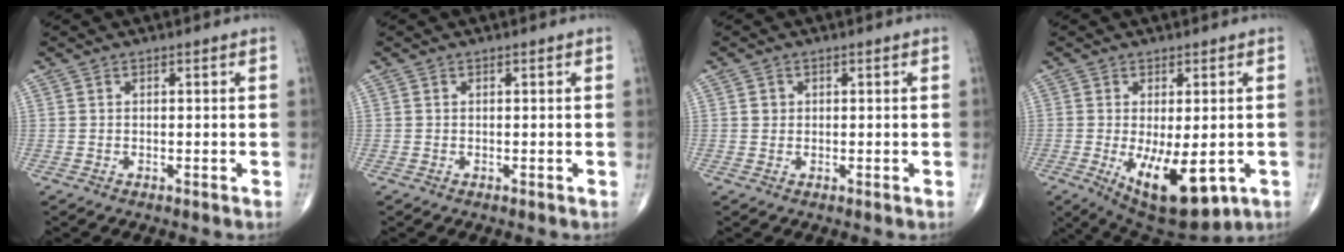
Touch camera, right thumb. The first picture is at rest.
{"total": 0.0}
{"total": 1.3, "force": [0.2, 1.2, 0.3], "torque": [0.000, 0.001, 0.003]}
{"total": 13.2, "force": [-3.8, 5.6, 11.3], "torque": [-0.171, -0.021, -0.036]}